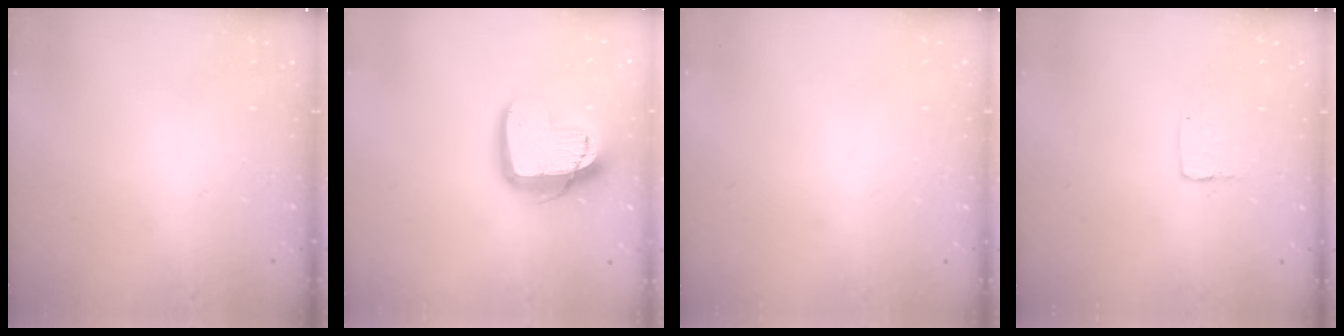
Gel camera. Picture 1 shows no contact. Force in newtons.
{"total": 14.0, "press": 13.9, "slide": 1.3}
{"total": 0.0}
{"total": 2.0, "press": 2.0, "slide": 0.2}